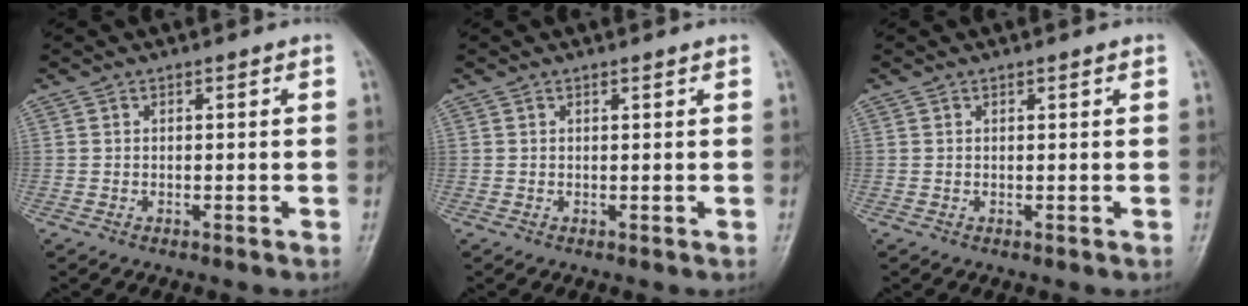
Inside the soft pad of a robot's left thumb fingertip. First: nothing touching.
{"total": 0.6, "force": [0.5, -0.1, 0.4], "torque": [-0.011, -0.003, 0.010]}
{"total": 0.7, "force": [0.4, 0.1, 0.5], "torque": [-0.007, 0.000, 0.005]}